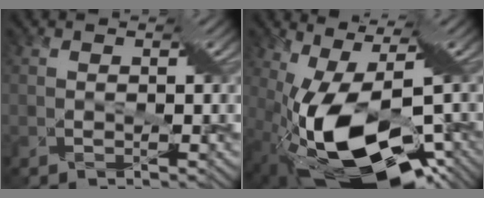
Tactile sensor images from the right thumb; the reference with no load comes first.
{"total": 17.0, "force": [-4.9, 7.4, 14.6], "torque": [-0.271, -0.034, -0.062]}